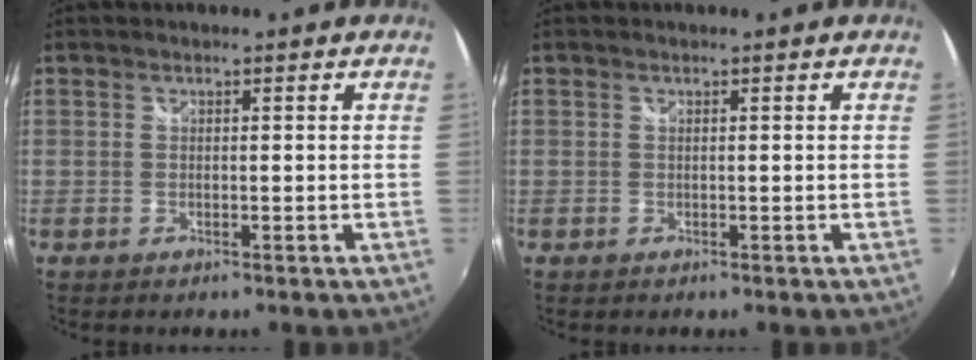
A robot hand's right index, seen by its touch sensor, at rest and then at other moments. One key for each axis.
{"total": 0.0}